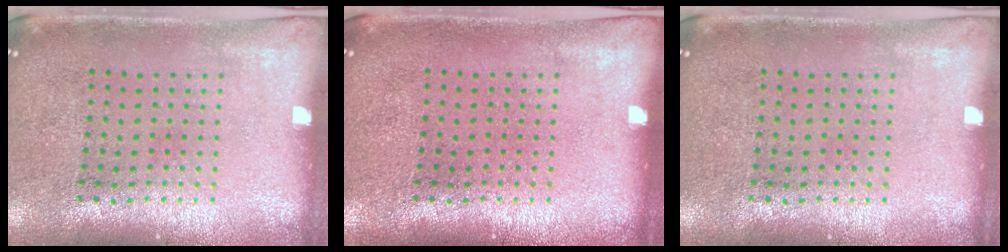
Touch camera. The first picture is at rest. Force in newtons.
{"total": 0.0}
{"total": 0.0}